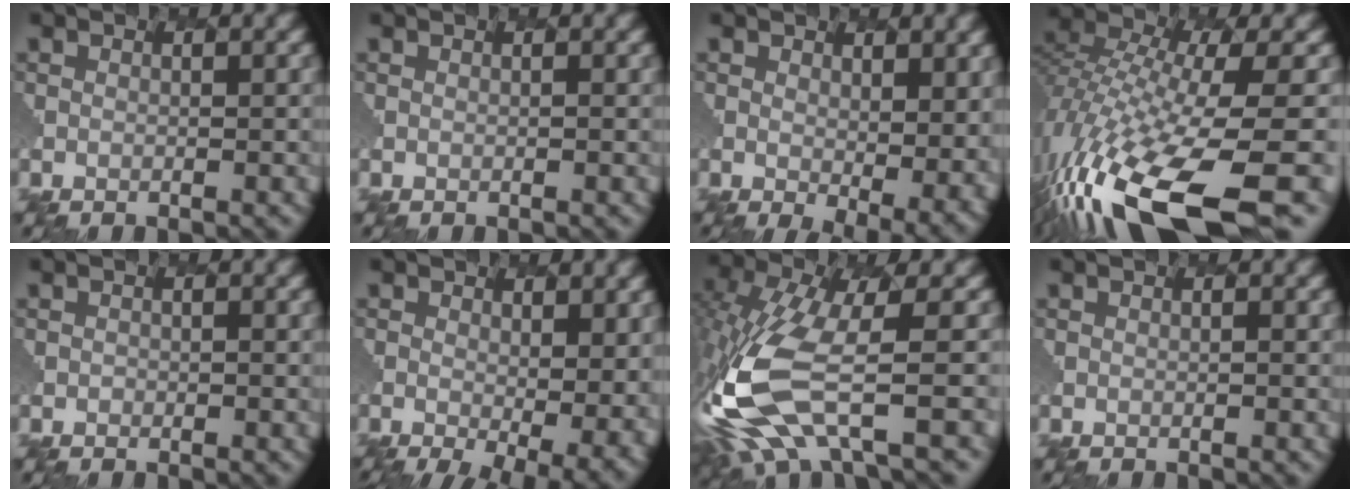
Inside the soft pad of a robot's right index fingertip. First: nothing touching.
{"total": 0.0}
{"total": 4.3, "force": [0.0, 1.7, 4.0], "torque": [-0.067, -0.016, 0.008]}
{"total": 15.1, "force": [-8.1, 4.9, 11.8], "torque": [-0.296, -0.017, -0.132]}
{"total": 0.7, "force": [-0.3, 0.0, -0.6], "torque": [-0.002, 0.002, -0.006]}
{"total": 6.3, "force": [-1.2, 2.4, 5.7], "torque": [-0.068, -0.015, -0.004]}
{"total": 10.8, "force": [-3.5, 3.9, 9.4], "torque": [-0.246, -0.018, -0.062]}
{"total": 0.0}